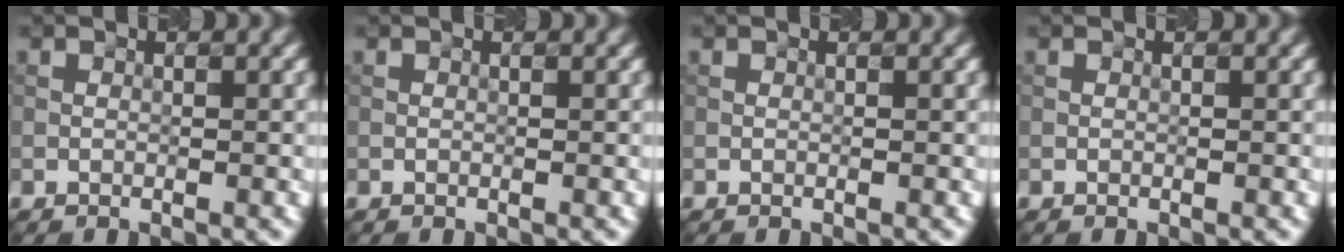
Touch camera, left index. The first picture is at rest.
{"total": 0.0}
{"total": 0.0}
{"total": 0.0}